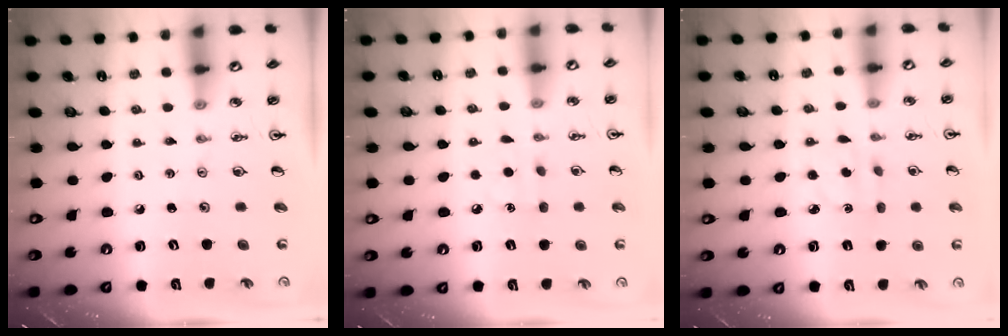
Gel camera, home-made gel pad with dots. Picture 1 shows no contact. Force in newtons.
{"total": 5.2, "press": 5.1, "slide": 0.6}
{"total": 2.4, "press": 2.2, "slide": 0.8}